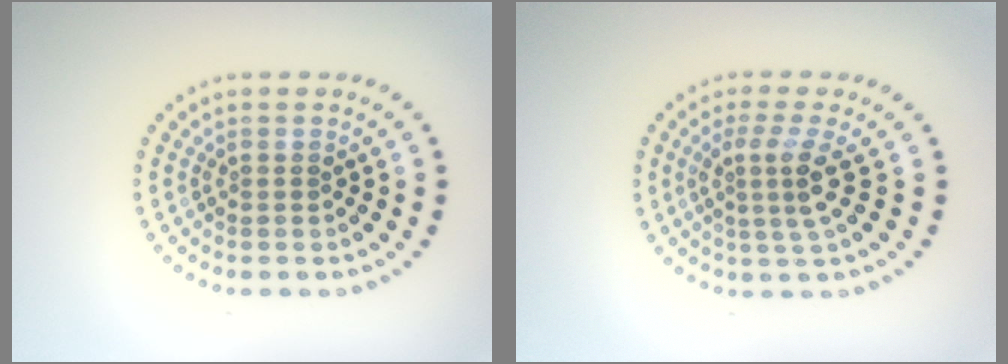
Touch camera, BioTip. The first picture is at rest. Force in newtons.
{"total": 3.2, "press": 2.2, "slide": 2.3}